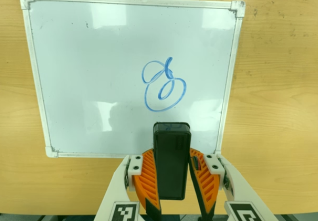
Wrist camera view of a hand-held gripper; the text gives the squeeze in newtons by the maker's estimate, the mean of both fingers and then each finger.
{"total": 8.9, "left": 7.3, "right": 10.5}